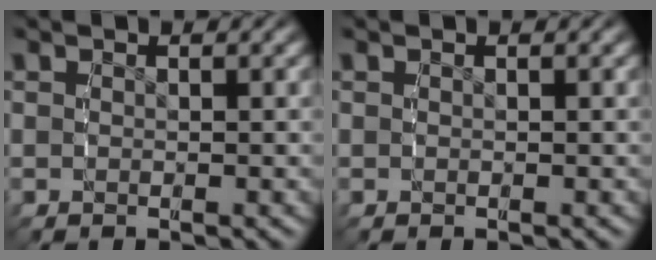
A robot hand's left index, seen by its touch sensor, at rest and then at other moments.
{"total": 0.0}